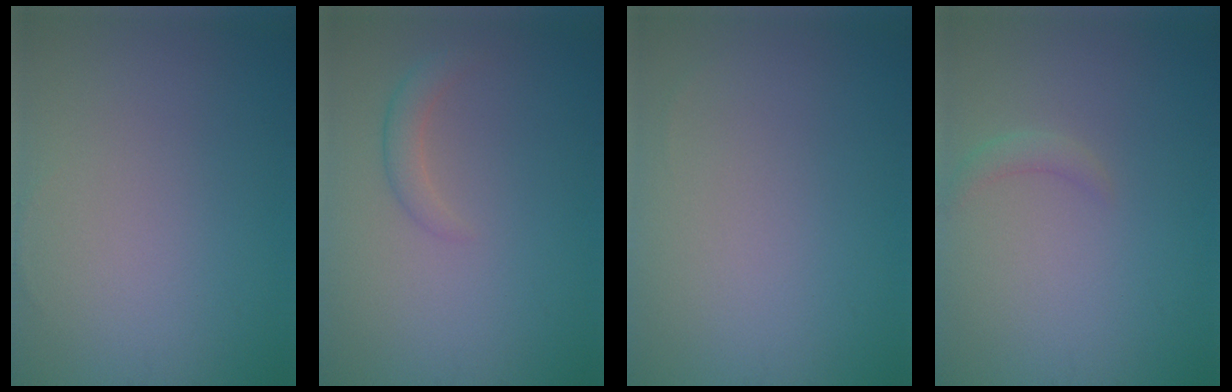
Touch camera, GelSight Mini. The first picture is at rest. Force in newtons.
{"total": 1.5, "press": 1.5, "slide": 0.1}
{"total": 0.0}
{"total": 1.1, "press": 1.1, "slide": 0.2}